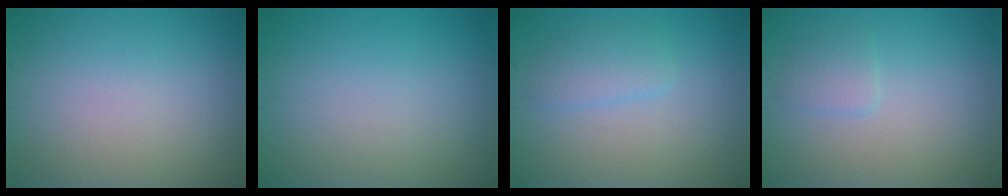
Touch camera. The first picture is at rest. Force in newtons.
{"total": 0.0}
{"total": 2.1, "press": 2.1, "slide": 0.1}
{"total": 1.4, "press": 1.4, "slide": 0.1}